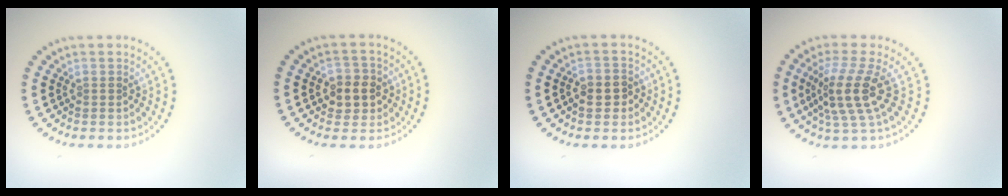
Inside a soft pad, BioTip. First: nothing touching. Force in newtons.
{"total": 2.8, "press": 2.7, "slide": 0.7}
{"total": 2.0, "press": 1.9, "slide": 0.5}
{"total": 4.2, "press": 3.2, "slide": 2.8}